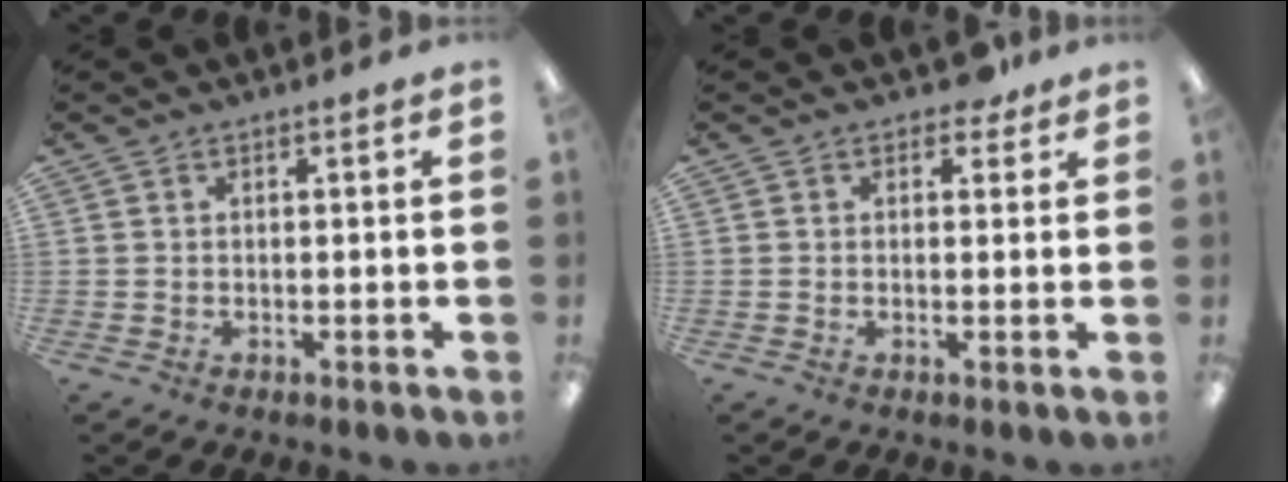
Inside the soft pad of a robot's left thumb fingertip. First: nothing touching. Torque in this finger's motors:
{"motor_torque": [0.14, -0.02, 0.42, 0.11, 0.00]}